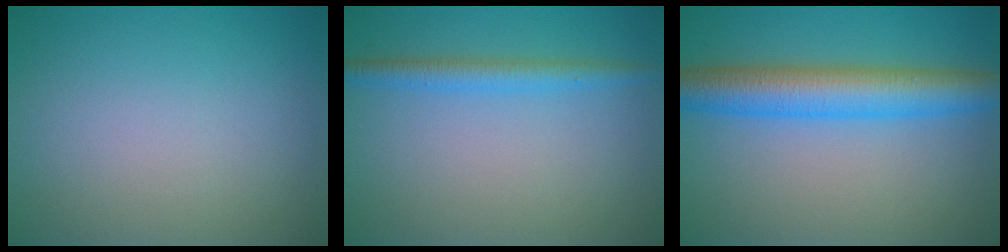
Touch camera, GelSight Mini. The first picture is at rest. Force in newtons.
{"total": 2.4, "press": 2.4, "slide": 0.2}
{"total": 6.7, "press": 6.7, "slide": 0.1}